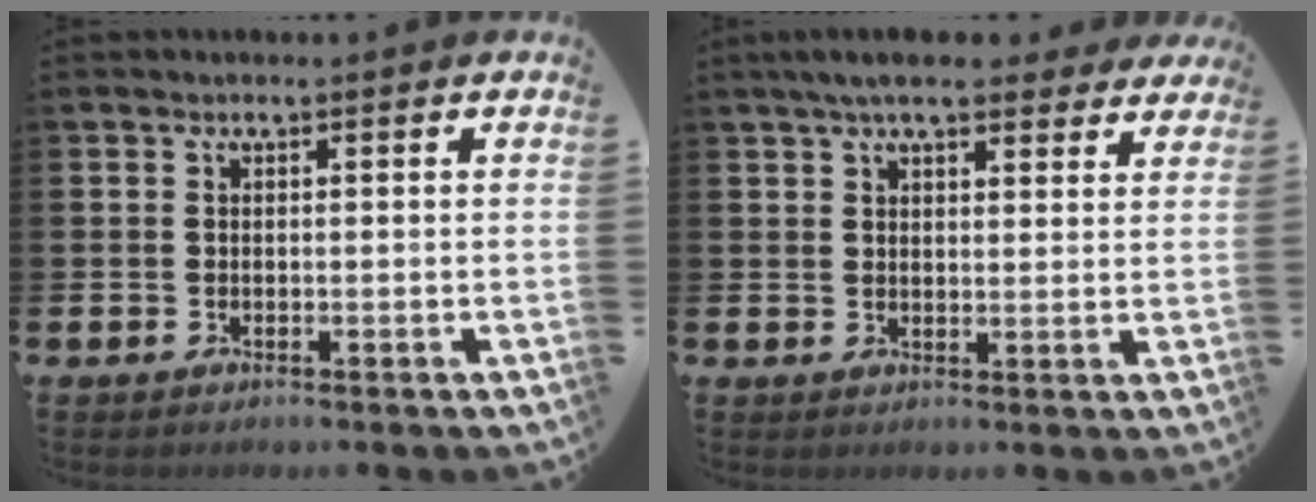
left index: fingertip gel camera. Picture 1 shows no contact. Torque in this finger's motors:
{"motor_torque": [1.09, -1.05, 0.56, 0.21]}